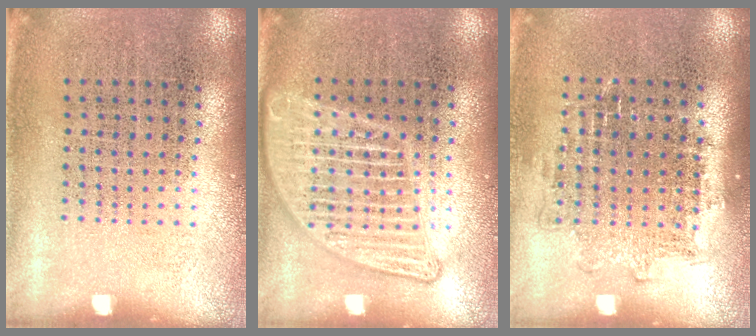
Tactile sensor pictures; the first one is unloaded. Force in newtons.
{"total": 2.9, "press": 2.9, "slide": 0.3}
{"total": 1.3, "press": 1.1, "slide": 0.7}